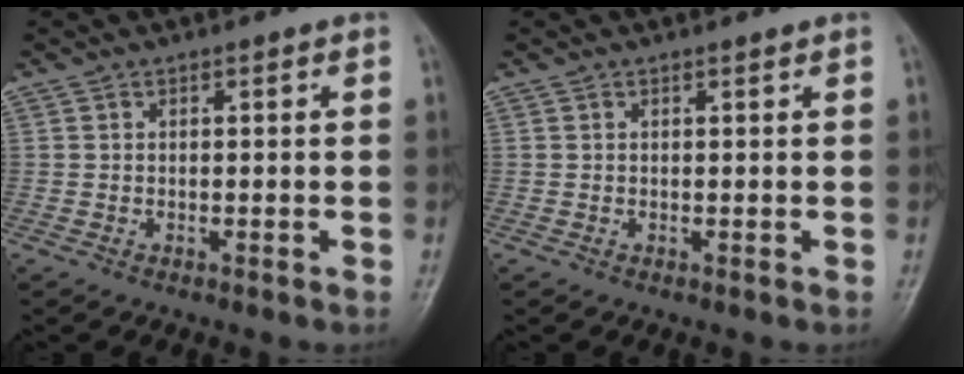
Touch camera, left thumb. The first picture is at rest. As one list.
[{"total": 0.0}]